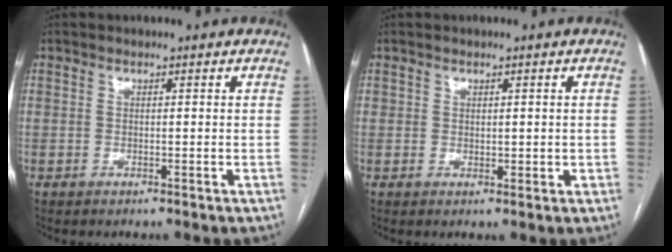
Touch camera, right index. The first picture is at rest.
{"total": 1.5, "force": [0.2, 1.2, 0.9], "torque": [-0.012, 0.002, 0.006]}